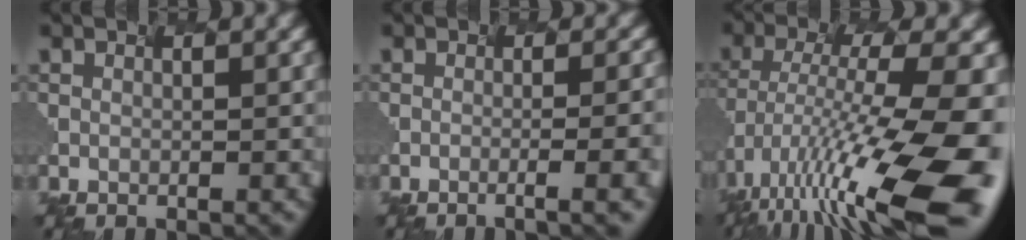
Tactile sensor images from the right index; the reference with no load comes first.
{"total": 5.7, "force": [-1.7, 1.7, 5.2], "torque": [-0.047, 0.005, -0.006]}
{"total": 14.7, "force": [-7.2, 3.6, 12.3], "torque": [-0.237, -0.011, -0.101]}